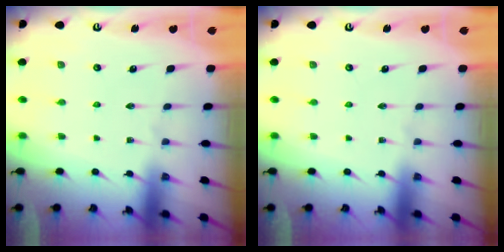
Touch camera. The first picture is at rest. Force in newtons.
{"total": 0.0}